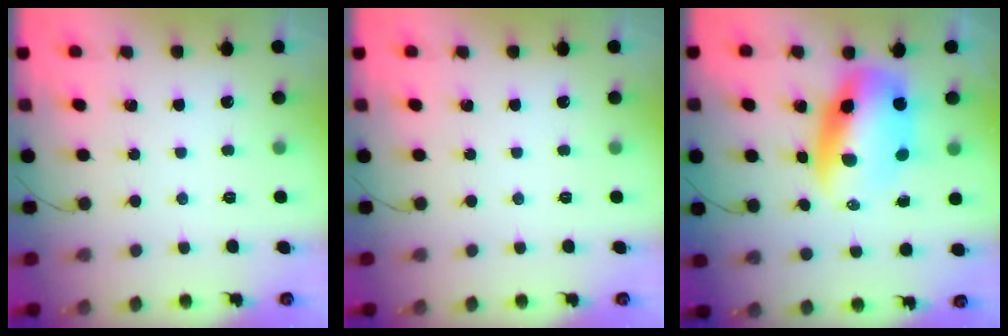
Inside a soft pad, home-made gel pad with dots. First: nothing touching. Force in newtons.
{"total": 0.0}
{"total": 12.3, "press": 11.8, "slide": 3.5}